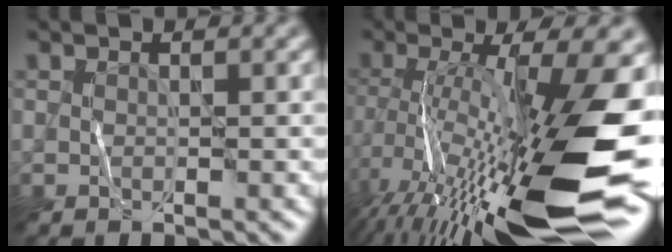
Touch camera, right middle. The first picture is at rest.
{"total": 16.4, "force": [-5.8, 3.6, 14.9], "torque": [-0.257, 0.009, -0.093]}